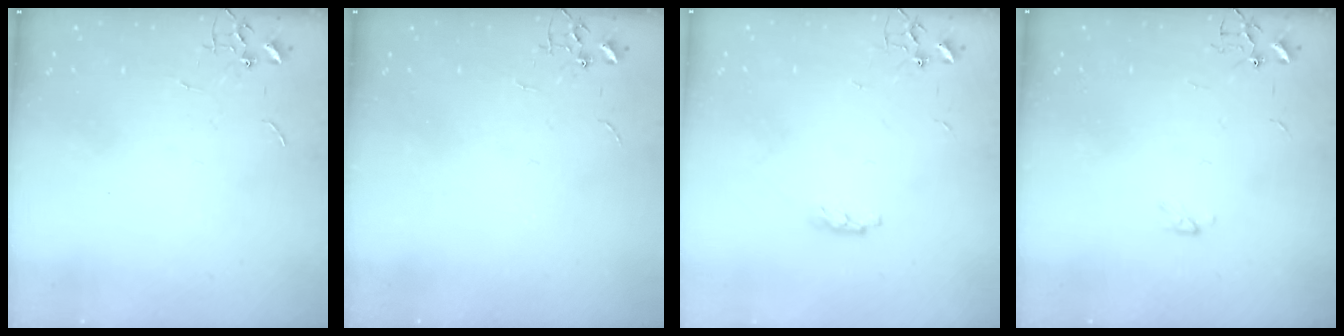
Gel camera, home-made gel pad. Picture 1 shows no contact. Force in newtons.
{"total": 0.0}
{"total": 3.2, "press": 3.2, "slide": 0.5}
{"total": 2.3, "press": 2.3, "slide": 0.4}